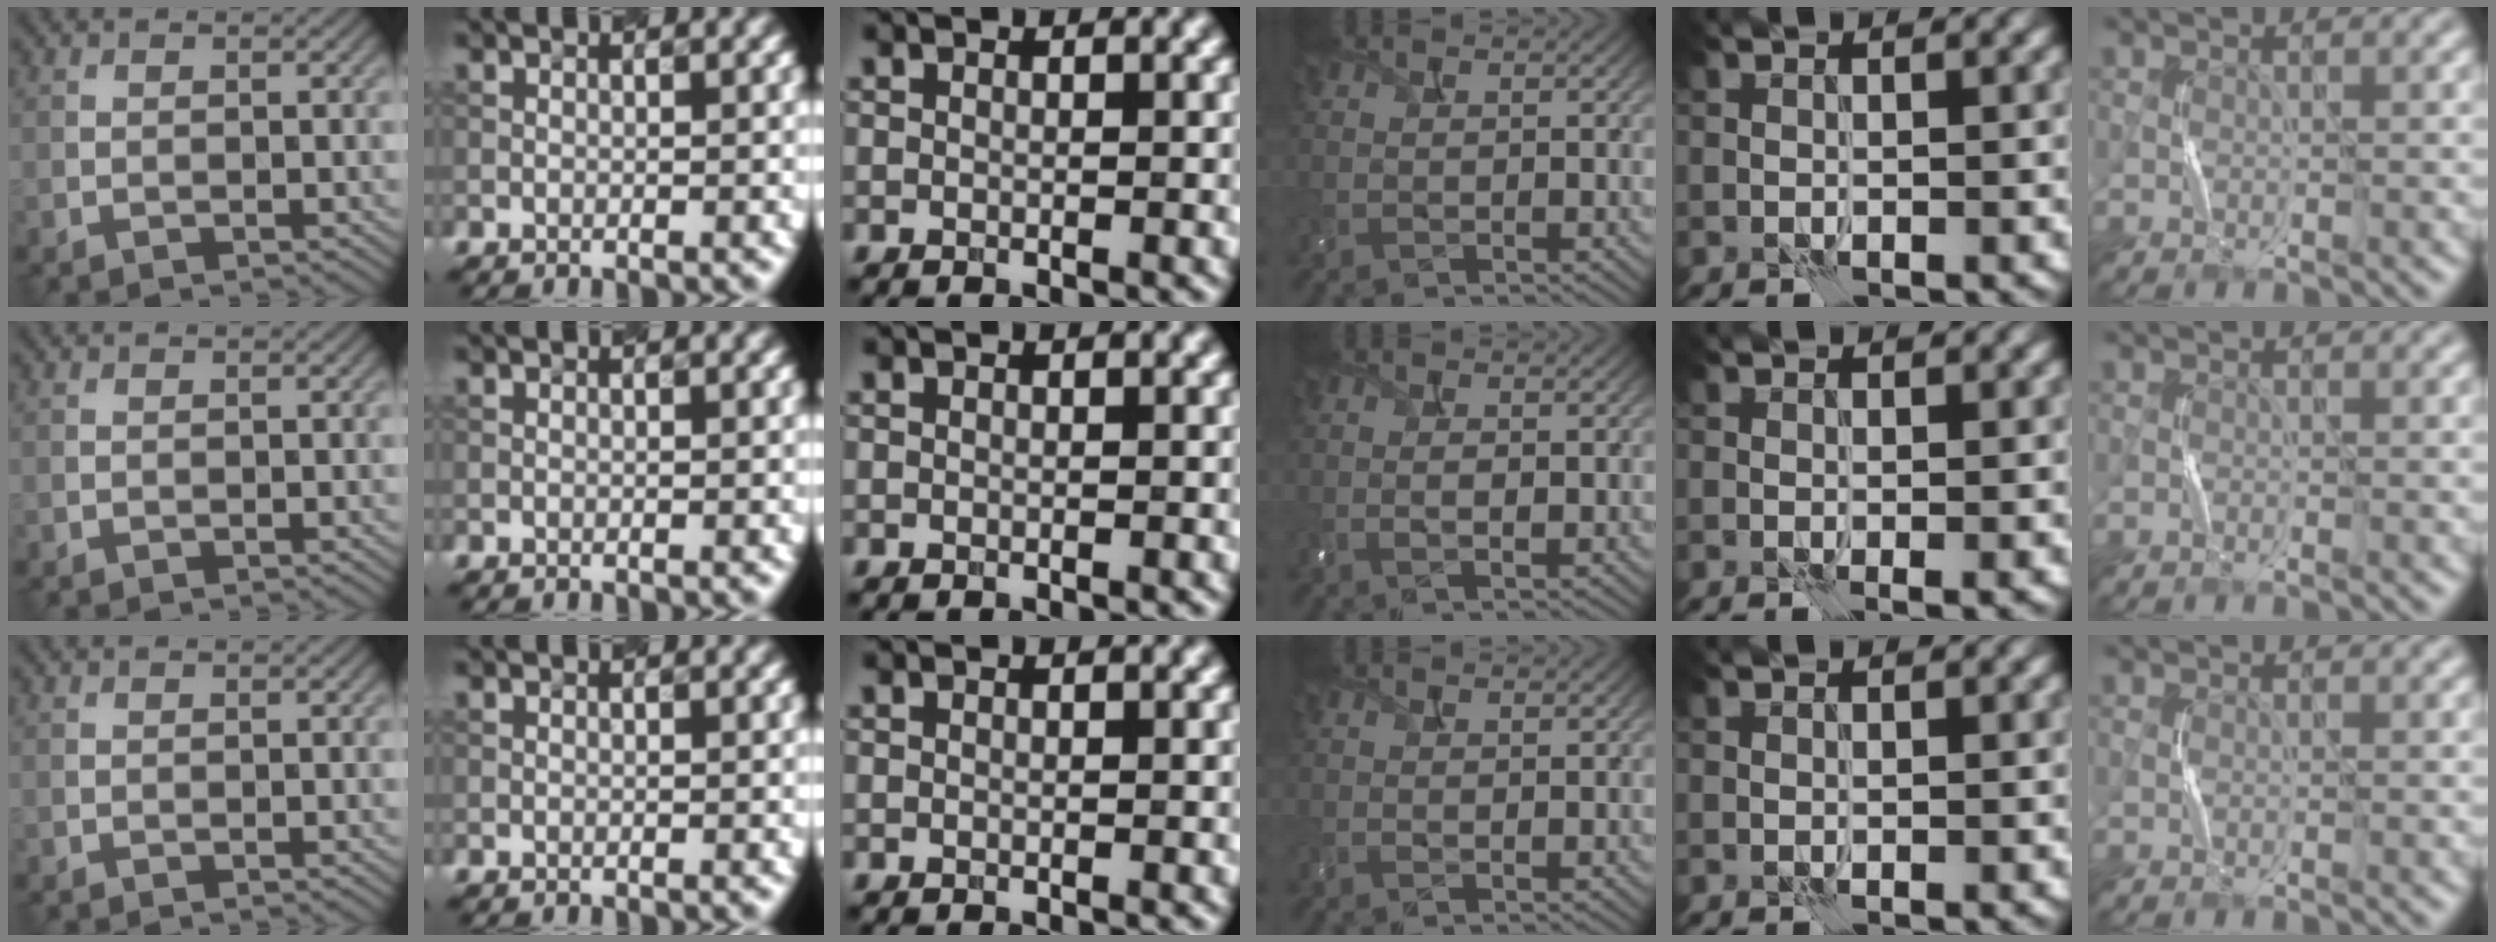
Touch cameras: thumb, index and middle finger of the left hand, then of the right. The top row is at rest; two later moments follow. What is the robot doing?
{"motion": "squeeze", "object": "bubble wrap"}